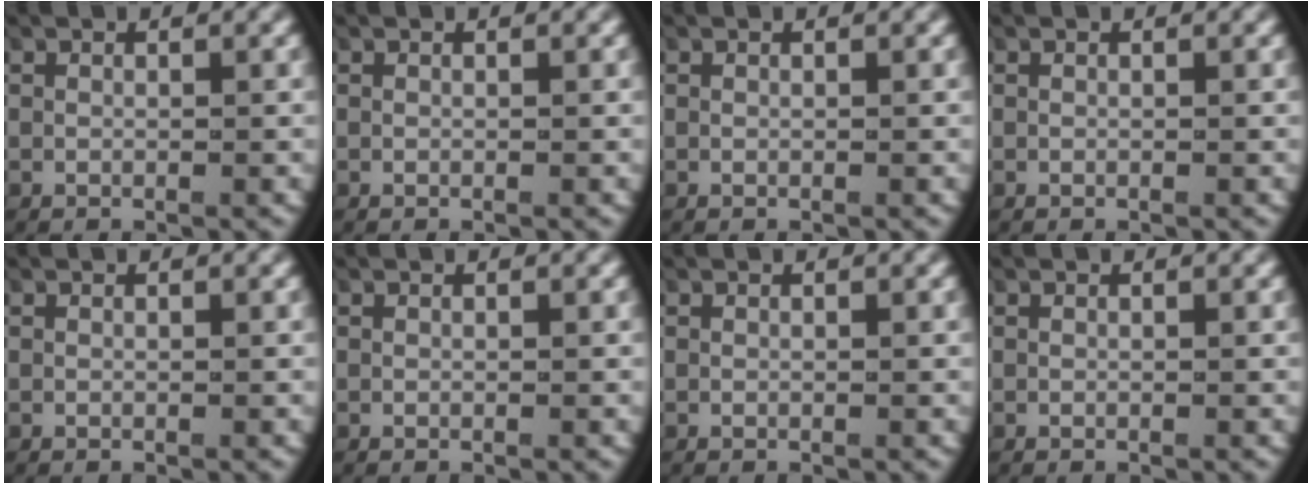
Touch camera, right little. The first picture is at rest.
{"total": 0.0}
{"total": 0.0}
{"total": 0.0}
{"total": 0.0}
{"total": 0.0}
{"total": 0.0}
{"total": 0.0}